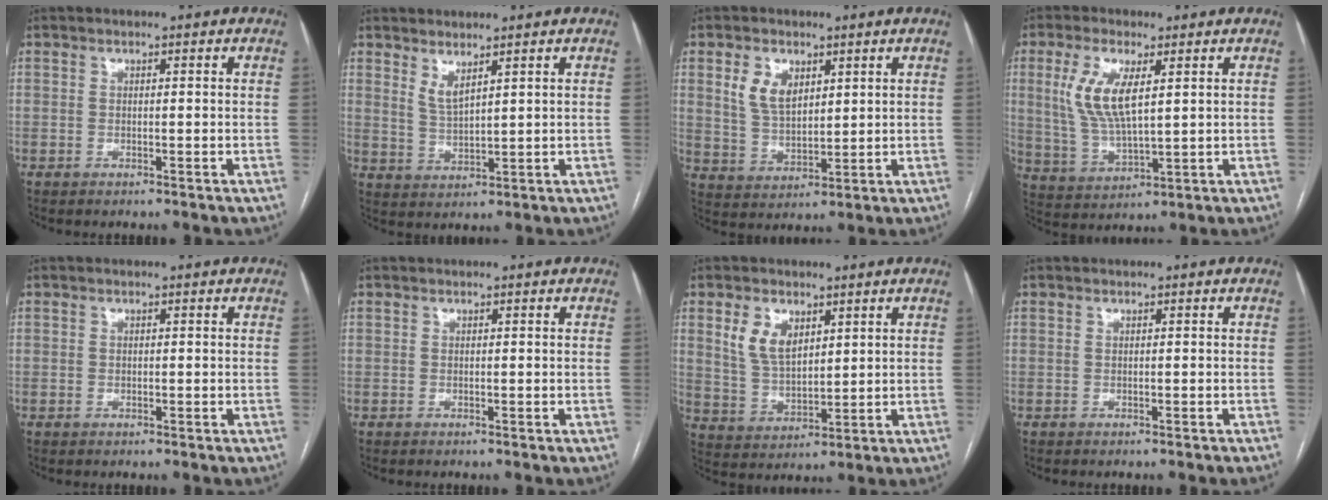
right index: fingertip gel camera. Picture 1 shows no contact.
{"total": 3.1, "force": [2.4, 0.5, 2.0], "torque": [-0.044, -0.015, 0.053]}
{"total": 6.5, "force": [2.9, 3.9, 4.3], "torque": [-0.089, 0.007, 0.066]}
{"total": 9.1, "force": [2.8, 2.8, 8.2], "torque": [-0.183, 0.000, 0.061]}
{"total": 0.0}
{"total": 0.0}
{"total": 7.0, "force": [3.3, 4.0, 4.6], "torque": [-0.097, 0.007, 0.076]}
{"total": 0.6, "force": [-0.5, -0.1, 0.4], "torque": [-0.004, 0.002, -0.006]}